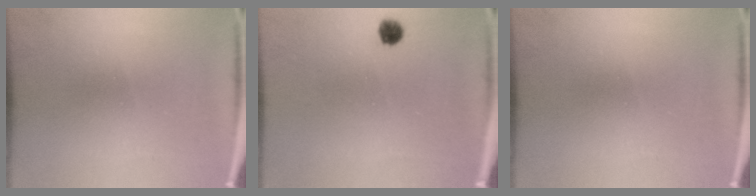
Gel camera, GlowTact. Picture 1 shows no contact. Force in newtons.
{"total": 2.3}
{"total": 0.0}